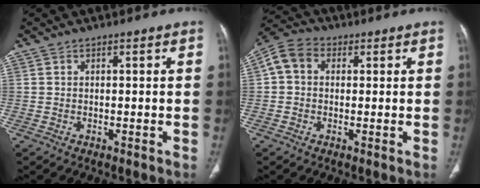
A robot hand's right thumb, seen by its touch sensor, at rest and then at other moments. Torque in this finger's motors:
{"motor_torque": [-0.08, 0.19, 0.43, -0.44, 0.04]}